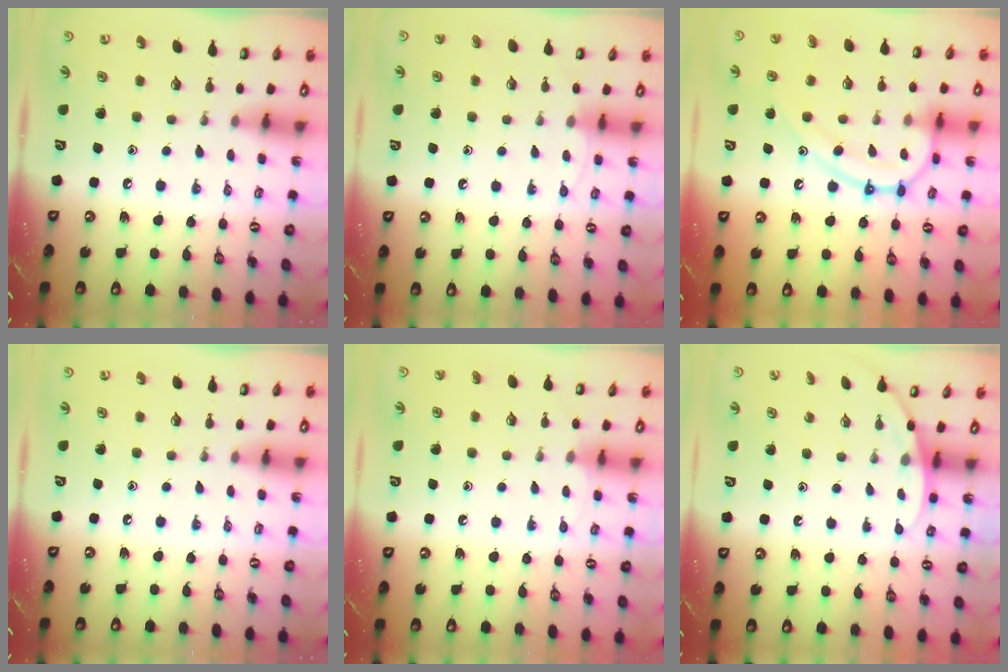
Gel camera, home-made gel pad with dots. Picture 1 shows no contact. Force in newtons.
{"total": 3.9, "press": 3.9, "slide": 0.3}
{"total": 16.1, "press": 16.0, "slide": 1.4}
{"total": 0.0}
{"total": 2.7, "press": 2.7, "slide": 0.3}
{"total": 2.8, "press": 2.8, "slide": 0.2}